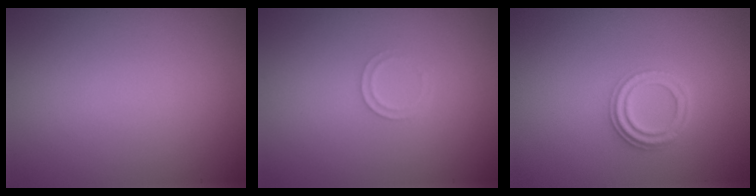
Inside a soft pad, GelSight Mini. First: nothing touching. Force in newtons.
{"total": 0.9, "press": 0.9, "slide": 0.1}
{"total": 2.3, "press": 2.2, "slide": 0.5}